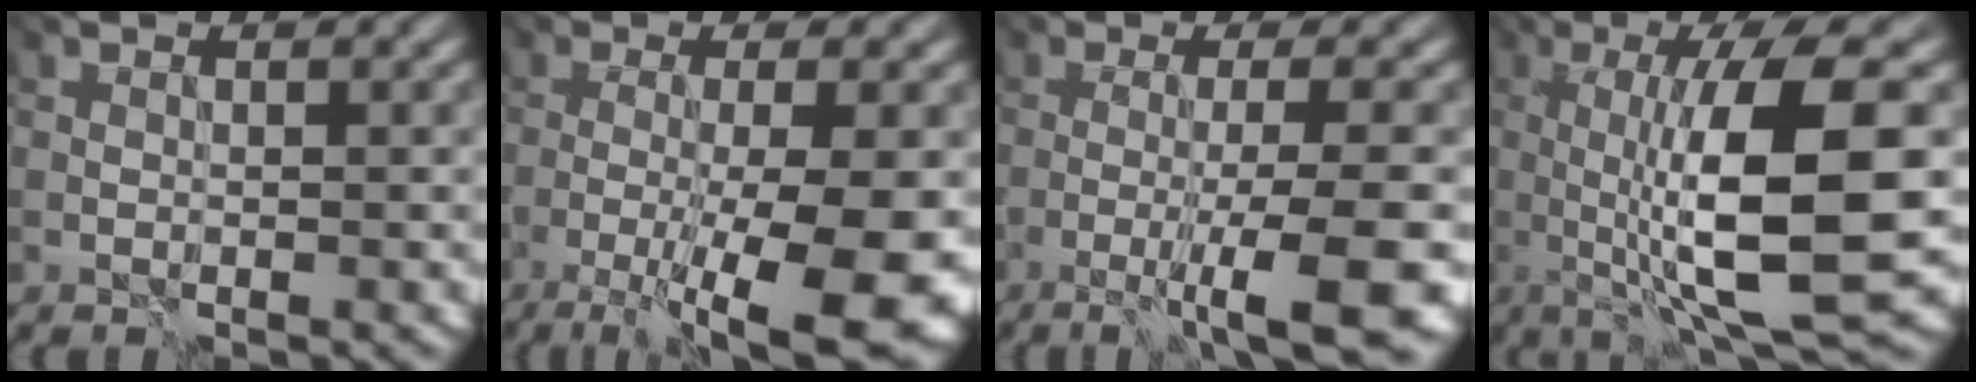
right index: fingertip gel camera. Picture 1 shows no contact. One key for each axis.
{"total": 9.6, "fx": -3.3, "fy": 1.6, "fz": 8.9, "tx": -0.131, "ty": -0.020, "tz": -0.045}
{"total": 7.5, "fx": -3.2, "fy": 0.7, "fz": 6.7, "tx": -0.083, "ty": -0.014, "tz": -0.053}
{"total": 10.7, "fx": -0.8, "fy": 2.0, "fz": 10.5, "tx": -0.151, "ty": -0.007, "tz": -0.012}